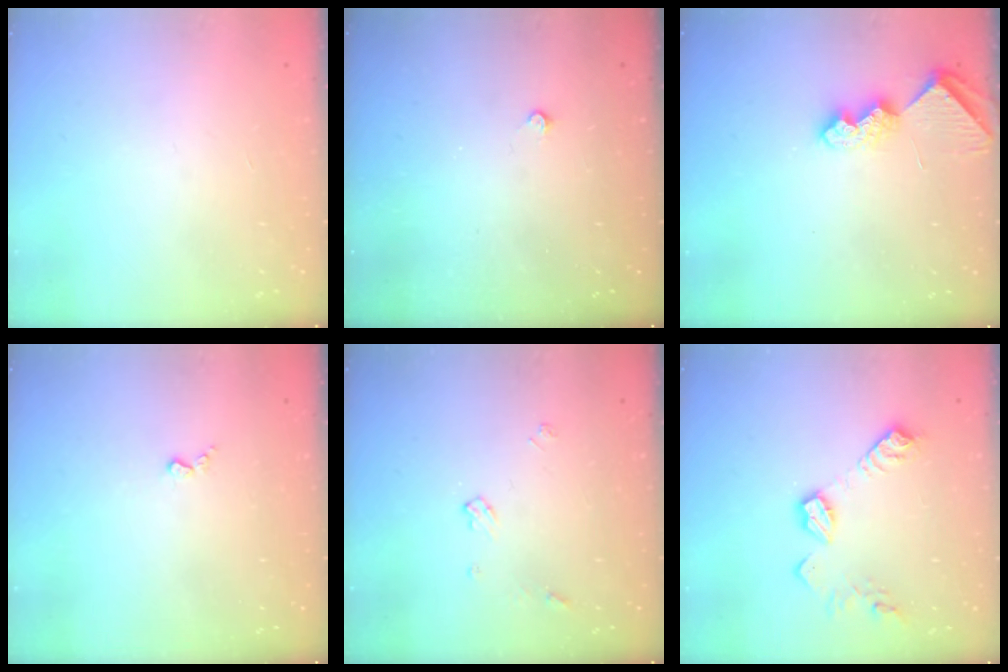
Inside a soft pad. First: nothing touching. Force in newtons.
{"total": 2.0, "press": 1.9, "slide": 0.3}
{"total": 7.6, "press": 7.6, "slide": 0.2}
{"total": 3.0, "press": 2.9, "slide": 0.5}
{"total": 4.9, "press": 4.9, "slide": 0.8}
{"total": 11.3, "press": 11.3, "slide": 0.6}